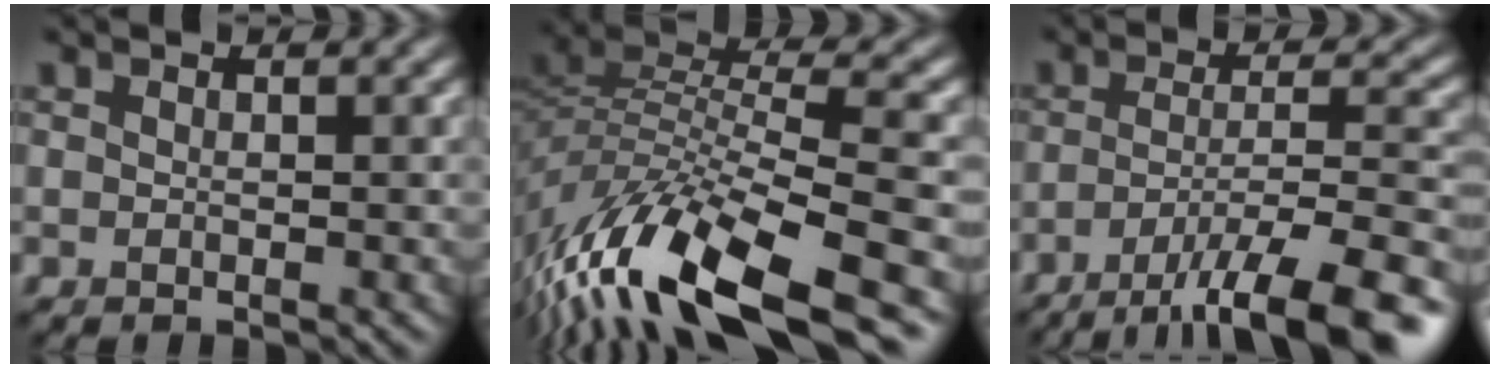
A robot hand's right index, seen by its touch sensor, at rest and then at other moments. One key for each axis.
{"total": 12.5, "fx": -7.7, "fy": 3.6, "fz": 9.2, "tx": -0.186, "ty": 0.009, "tz": -0.145}
{"total": 11.5, "fx": -6.7, "fy": 2.7, "fz": 8.9, "tx": -0.134, "ty": 0.007, "tz": -0.105}